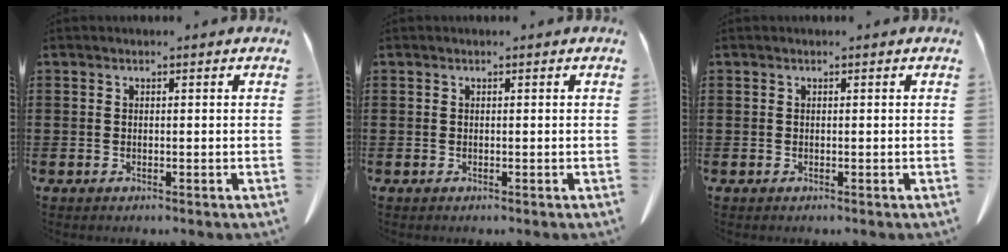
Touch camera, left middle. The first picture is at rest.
{"total": 0.0}
{"total": 0.0}